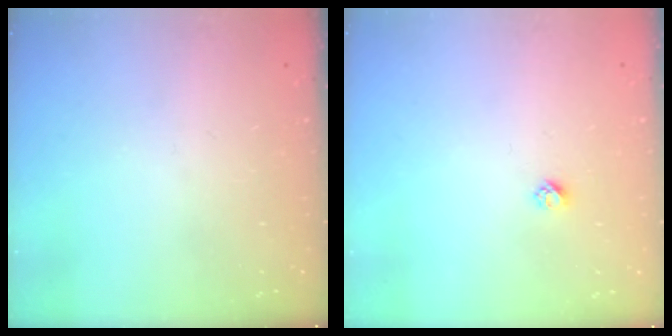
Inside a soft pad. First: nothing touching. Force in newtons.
{"total": 2.4, "press": 2.4, "slide": 0.2}